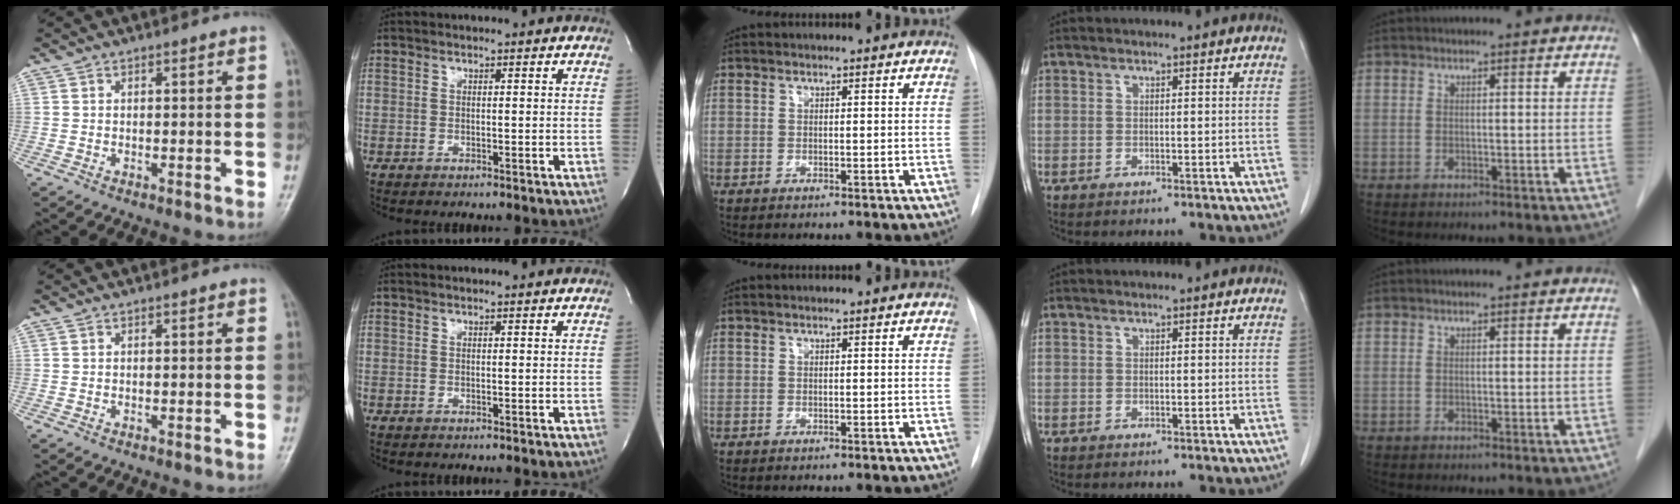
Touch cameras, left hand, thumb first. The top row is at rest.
{}